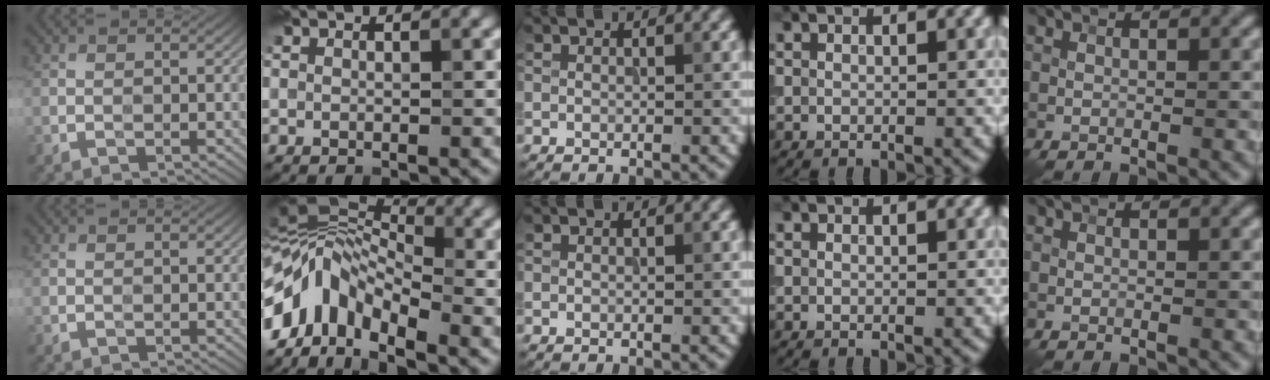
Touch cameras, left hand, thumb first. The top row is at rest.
{"index": {"total": 9.1, "force": [-3.5, 5.1, 6.7], "torque": [-0.114, 0.018, -0.086]}}